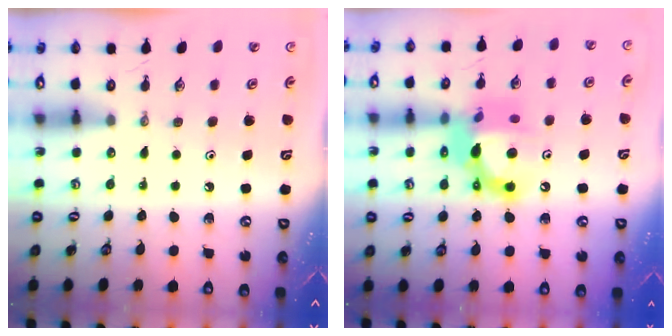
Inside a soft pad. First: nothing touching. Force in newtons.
{"total": 14.6, "press": 14.6, "slide": 1.0}